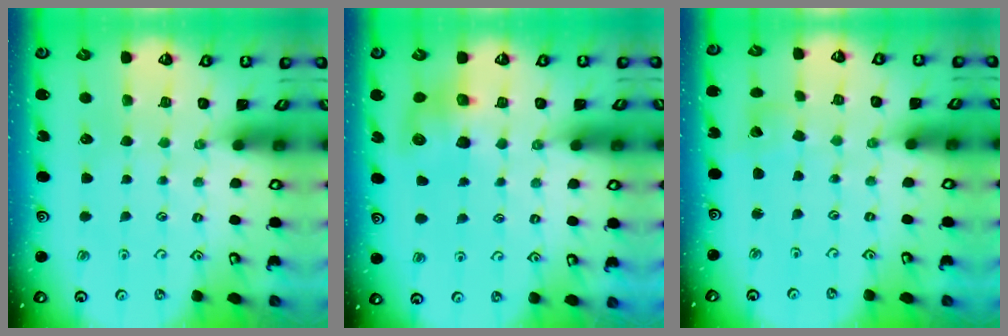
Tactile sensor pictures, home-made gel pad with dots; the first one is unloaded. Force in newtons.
{"total": 8.5, "press": 8.4, "slide": 1.0}
{"total": 3.1, "press": 3.1, "slide": 0.3}